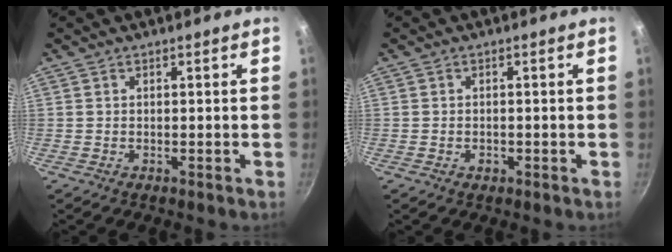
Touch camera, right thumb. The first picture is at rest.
{"total": 1.4, "force": [-0.6, 1.0, 0.8], "torque": [-0.012, 0.002, -0.009]}